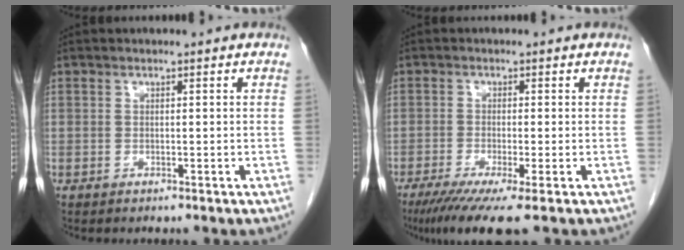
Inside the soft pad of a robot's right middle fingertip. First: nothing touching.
{"total": 7.5, "force": [-4.8, 0.1, 5.8], "torque": [-0.092, -0.020, -0.081]}